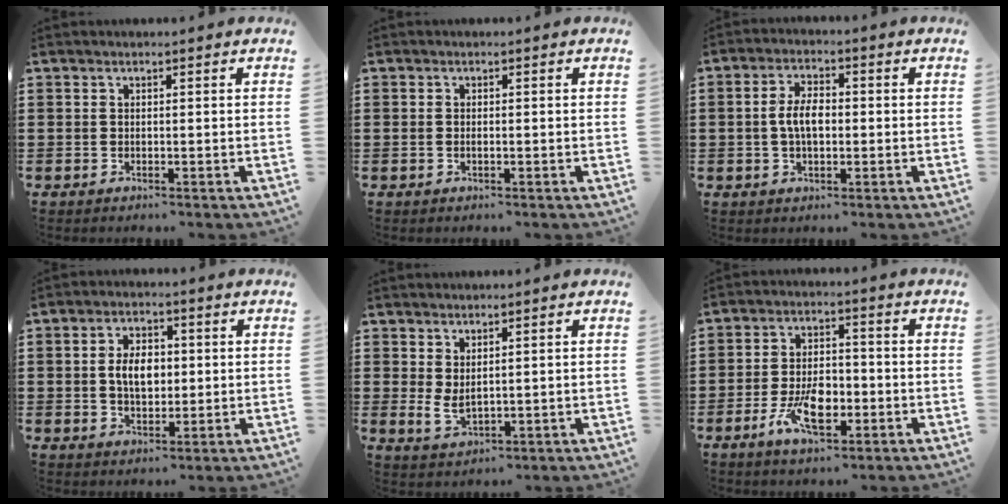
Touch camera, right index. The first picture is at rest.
{"total": 0.6, "force": [-0.2, 0.2, 0.6], "torque": [-0.012, -0.003, -0.002]}
{"total": 5.0, "force": [-0.2, 2.6, 4.3], "torque": [-0.097, 0.003, -0.010]}
{"total": 5.2, "force": [0.2, 3.2, 4.1], "torque": [-0.076, 0.004, -0.005]}
{"total": 2.8, "force": [1.1, 1.2, 2.3], "torque": [-0.053, -0.003, 0.019]}
{"total": 7.8, "force": [-3.0, 4.0, 6.0], "torque": [-0.132, 0.000, -0.056]}